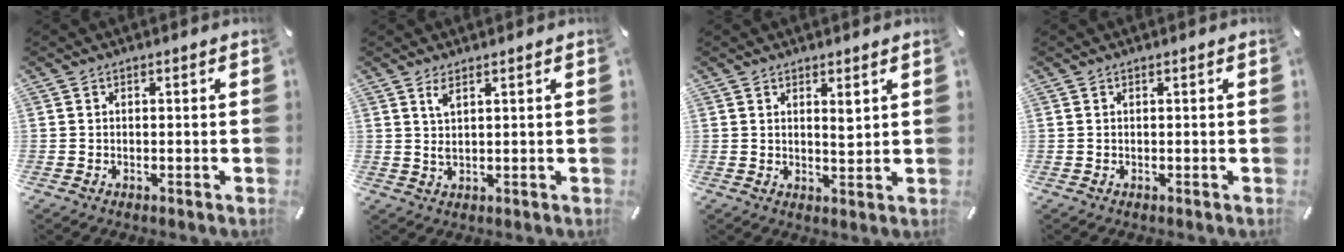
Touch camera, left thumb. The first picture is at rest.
{"total": 3.7, "force": [1.9, 1.0, 3.0], "torque": [-0.071, 0.000, 0.031]}
{"total": 3.2, "force": [1.9, 1.1, 2.3], "torque": [-0.033, -0.010, 0.029]}
{"total": 0.0}